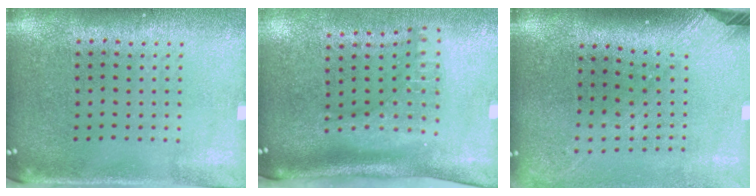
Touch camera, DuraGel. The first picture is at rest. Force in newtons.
{"total": 2.2, "press": 1.6, "slide": 1.5}
{"total": 2.4, "press": 1.8, "slide": 1.7}